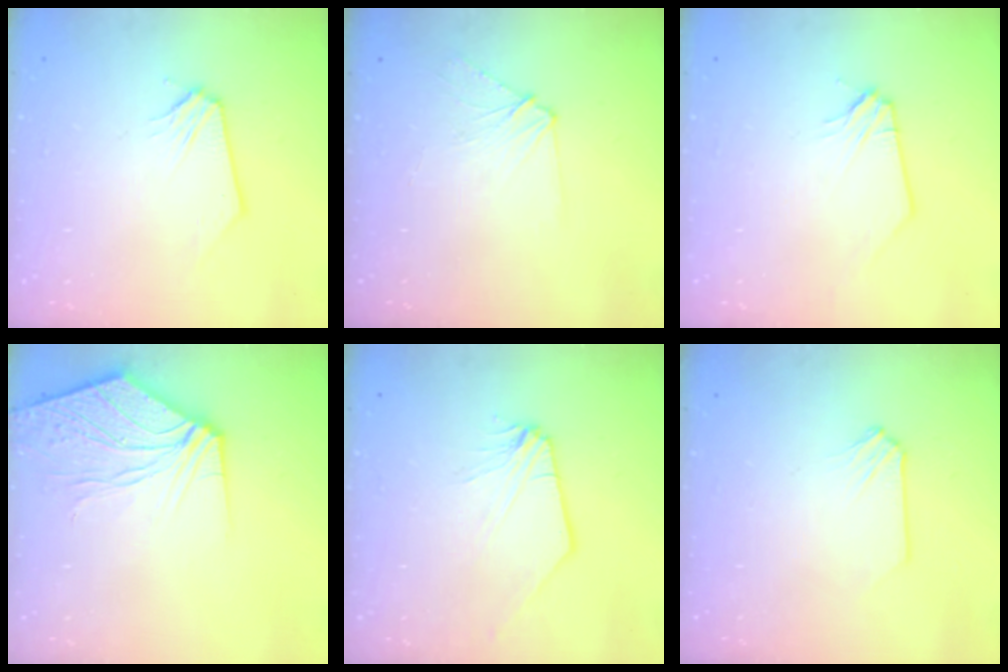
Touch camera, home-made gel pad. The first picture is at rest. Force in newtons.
{"total": 4.6, "press": 4.5, "slide": 0.5}
{"total": 0.0}
{"total": 12.0, "press": 11.9, "slide": 1.8}
{"total": 0.0}
{"total": 0.0}